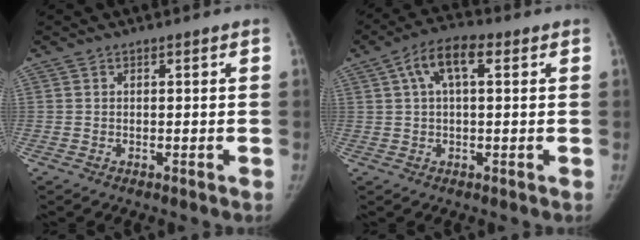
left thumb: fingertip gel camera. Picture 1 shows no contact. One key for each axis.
{"total": 7.4, "fx": 2.5, "fy": 3.3, "fz": 6.2, "tx": -0.114, "ty": 0.024, "tz": 0.037}